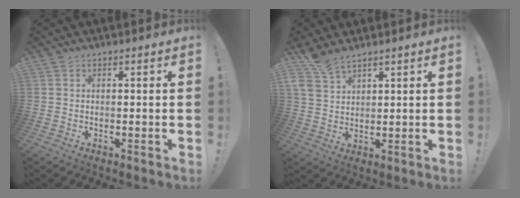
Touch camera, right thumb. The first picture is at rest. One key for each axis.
{"total": 6.5, "fx": 5.4, "fy": 2.3, "fz": 2.7, "tx": -0.051, "ty": -0.027, "tz": 0.103}